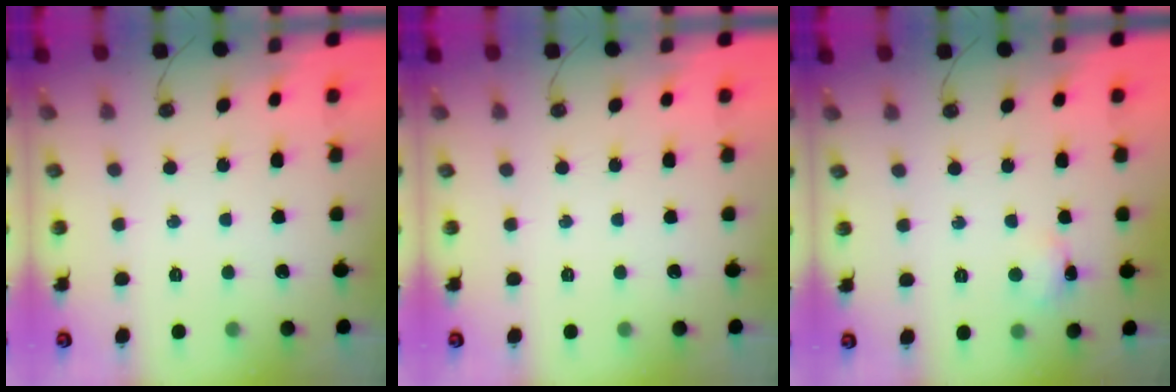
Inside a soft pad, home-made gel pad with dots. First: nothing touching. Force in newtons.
{"total": 0.0}
{"total": 3.7, "press": 3.6, "slide": 0.7}